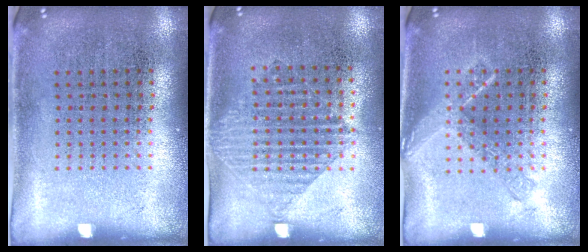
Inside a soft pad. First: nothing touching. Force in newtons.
{"total": 1.2, "press": 1.0, "slide": 0.6}
{"total": 1.1, "press": 1.0, "slide": 0.2}